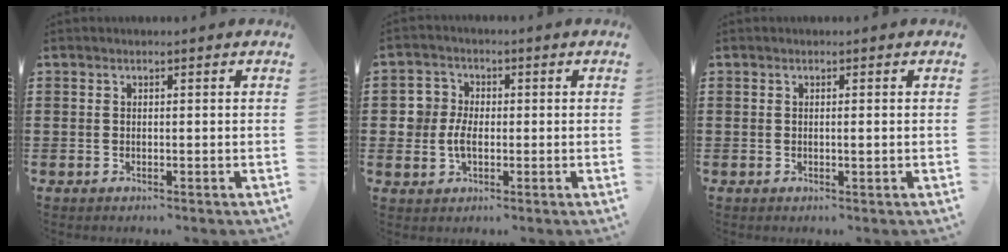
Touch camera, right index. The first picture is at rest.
{"total": 4.2, "force": [-0.5, 3.4, 2.4], "torque": [-0.061, 0.007, -0.013]}
{"total": 0.7, "force": [-0.1, 0.0, 0.7], "torque": [-0.013, -0.004, -0.001]}